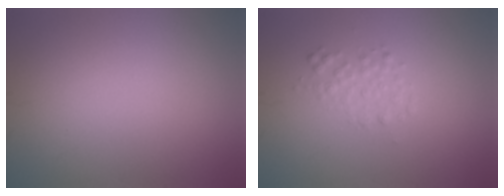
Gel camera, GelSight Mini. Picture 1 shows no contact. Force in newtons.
{"total": 1.5, "press": 1.5, "slide": 0.0}